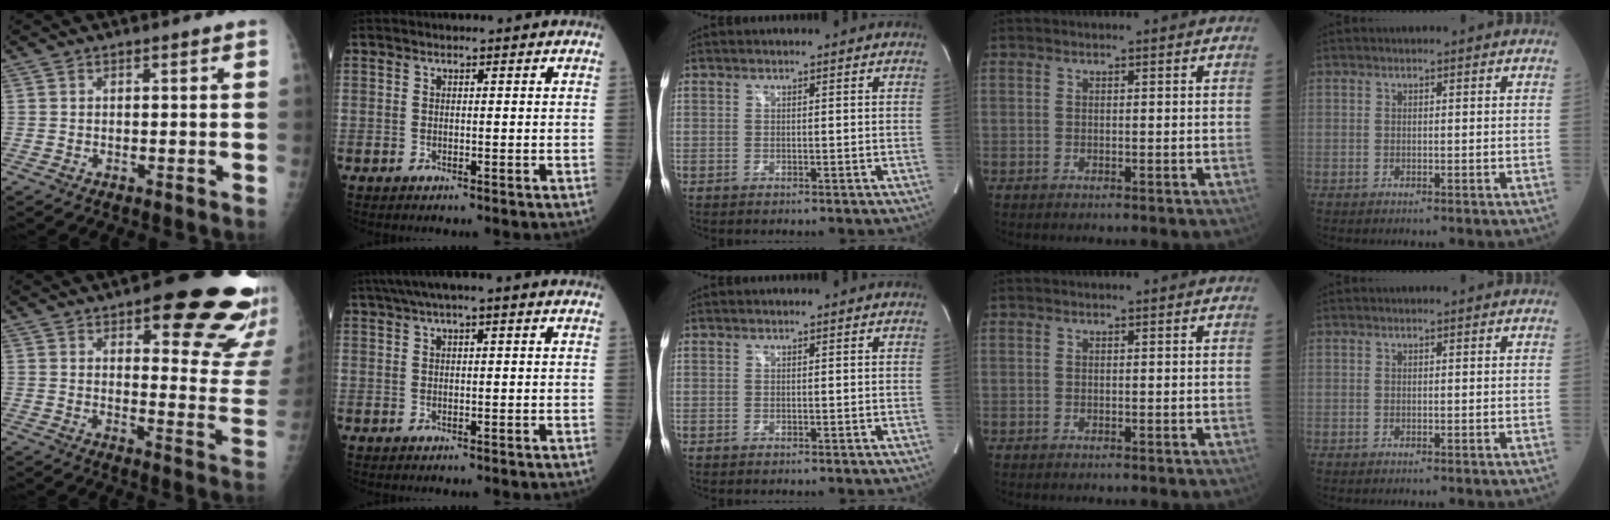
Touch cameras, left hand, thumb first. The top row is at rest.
{"thumb": {"total": 22.6, "force": [13.7, 7.2, 16.4], "torque": [-0.156, -0.070, 0.165]}, "index": {"total": 6.6, "force": [3.8, 0.9, 5.4], "torque": [-0.094, 0.039, 0.058]}}